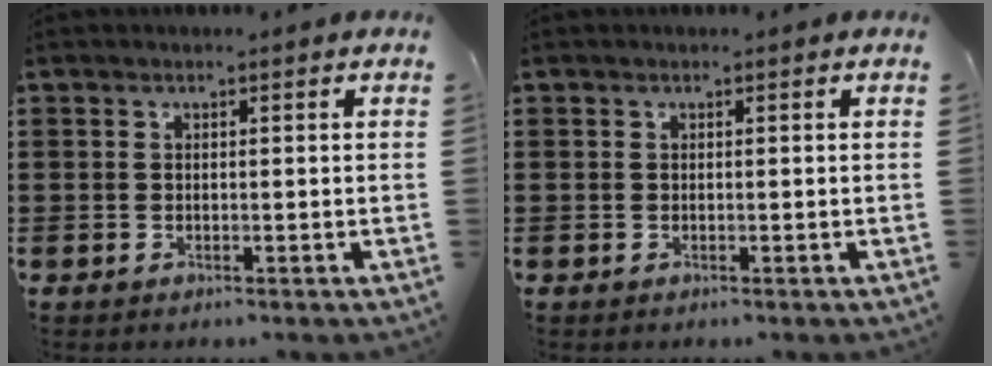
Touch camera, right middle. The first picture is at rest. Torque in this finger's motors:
{"motor_torque": [0.00, 0.00, 0.00, 0.00]}